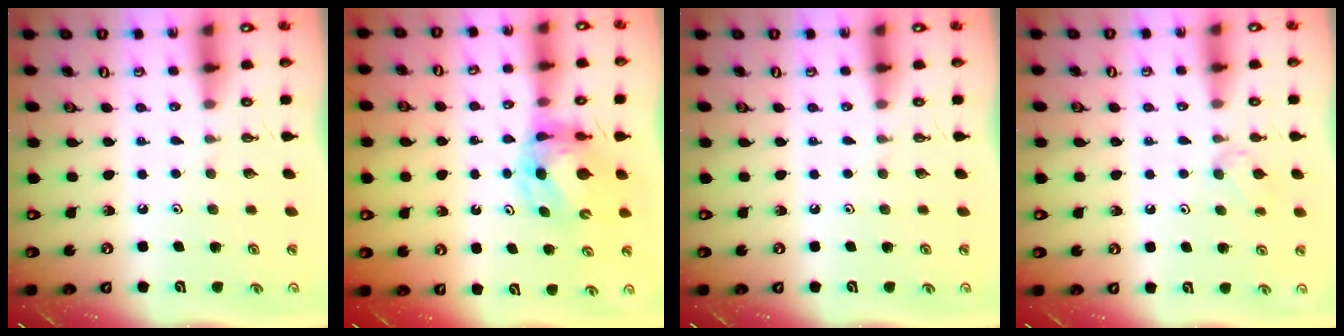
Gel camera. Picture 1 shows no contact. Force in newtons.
{"total": 7.5, "press": 7.4, "slide": 0.8}
{"total": 0.0}
{"total": 2.7, "press": 2.6, "slide": 0.6}